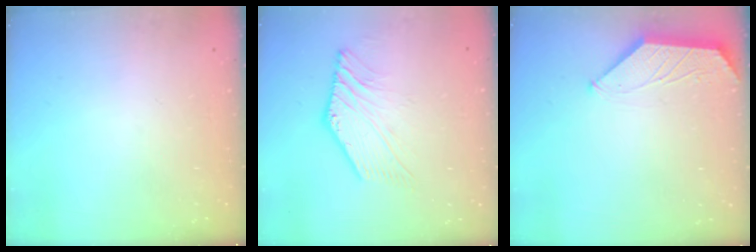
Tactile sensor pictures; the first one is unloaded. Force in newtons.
{"total": 5.7, "press": 5.7, "slide": 1.0}
{"total": 1.3, "press": 1.2, "slide": 0.3}